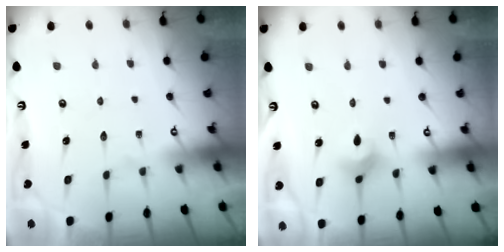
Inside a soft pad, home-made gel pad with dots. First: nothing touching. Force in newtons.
{"total": 3.7, "press": 3.6, "slide": 0.7}